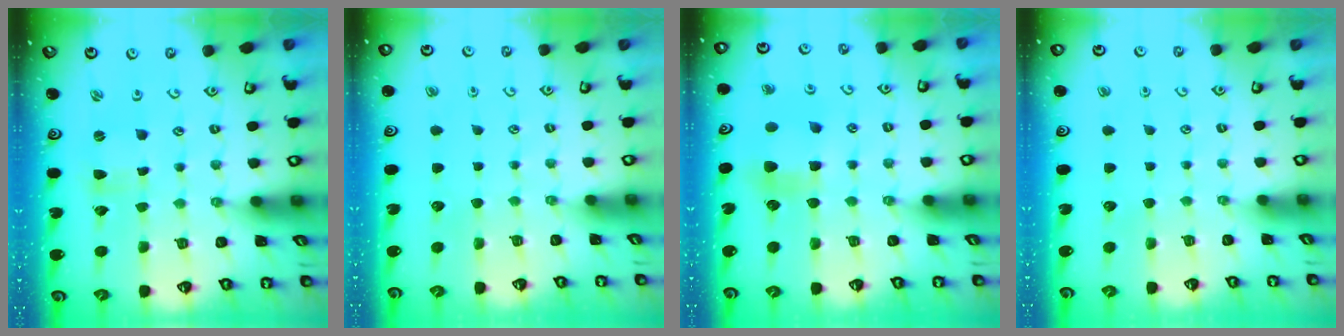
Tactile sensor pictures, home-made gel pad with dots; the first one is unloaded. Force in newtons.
{"total": 0.0}
{"total": 6.0, "press": 6.0, "slide": 0.5}
{"total": 0.0}